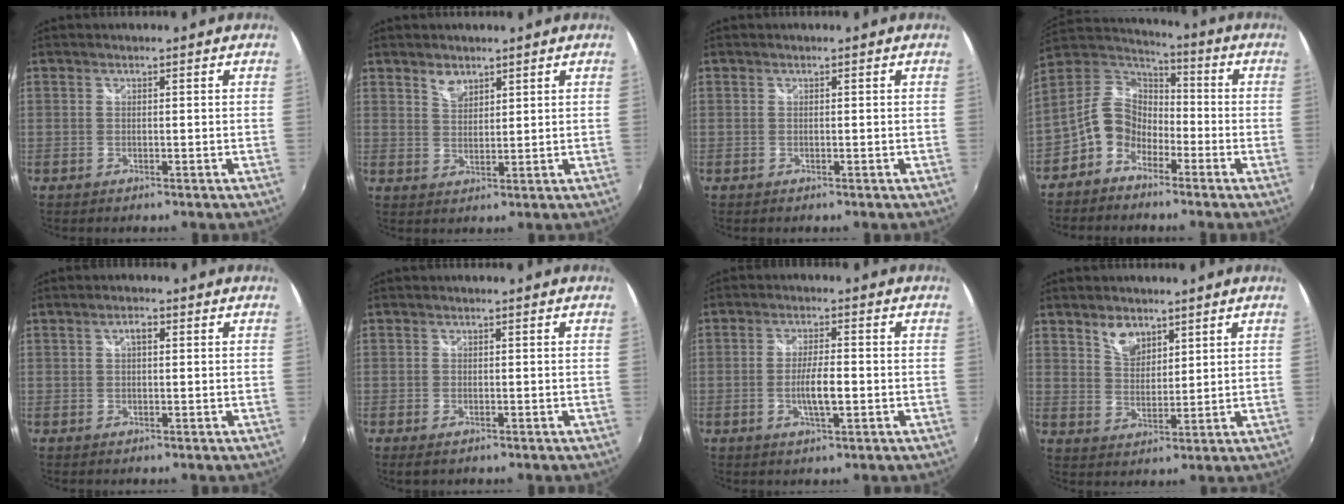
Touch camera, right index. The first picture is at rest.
{"total": 3.1, "force": [2.3, 1.6, 1.2], "torque": [-0.018, 0.000, 0.041]}
{"total": 0.0}
{"total": 9.9, "force": [-5.5, 7.1, 4.1], "torque": [-0.088, 0.031, -0.119]}
{"total": 1.9, "force": [0.4, 0.9, 1.6], "torque": [-0.028, 0.006, 0.005]}
{"total": 1.7, "force": [-1.0, 0.8, 1.0], "torque": [-0.020, -0.007, -0.018]}
{"total": 6.6, "force": [-1.7, 1.4, 6.3], "torque": [-0.118, -0.003, -0.028]}
{"total": 5.2, "force": [3.5, 3.0, 2.4], "torque": [-0.032, 0.003, 0.066]}